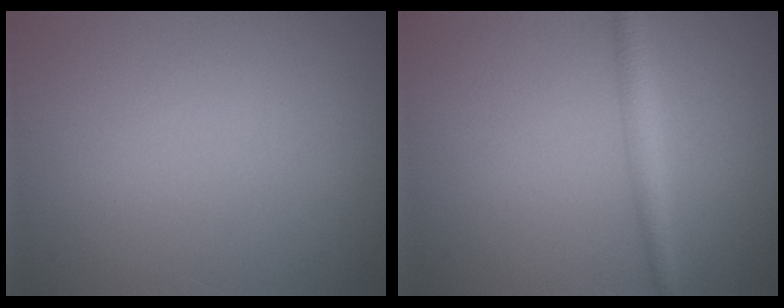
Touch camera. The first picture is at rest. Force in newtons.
{"total": 2.1, "press": 2.1, "slide": 0.1}